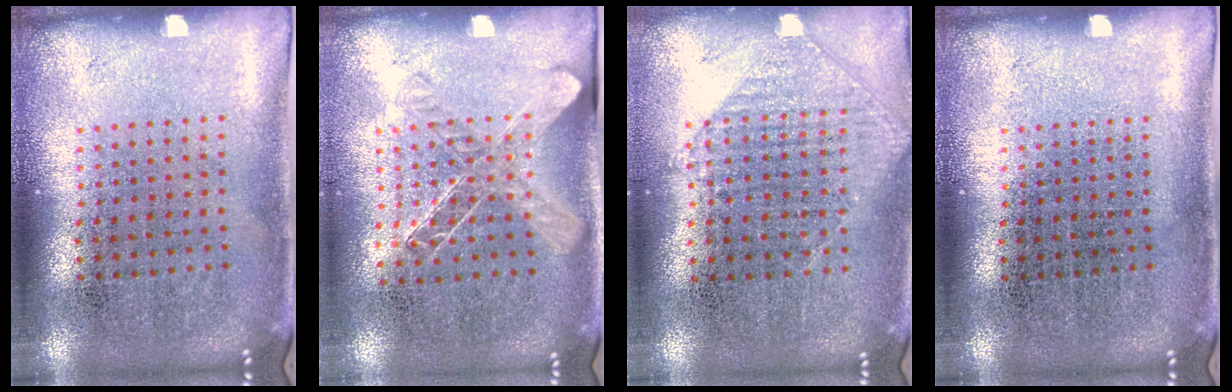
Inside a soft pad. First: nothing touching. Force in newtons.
{"total": 1.4, "press": 1.2, "slide": 0.6}
{"total": 0.9, "press": 0.8, "slide": 0.3}
{"total": 0.0}